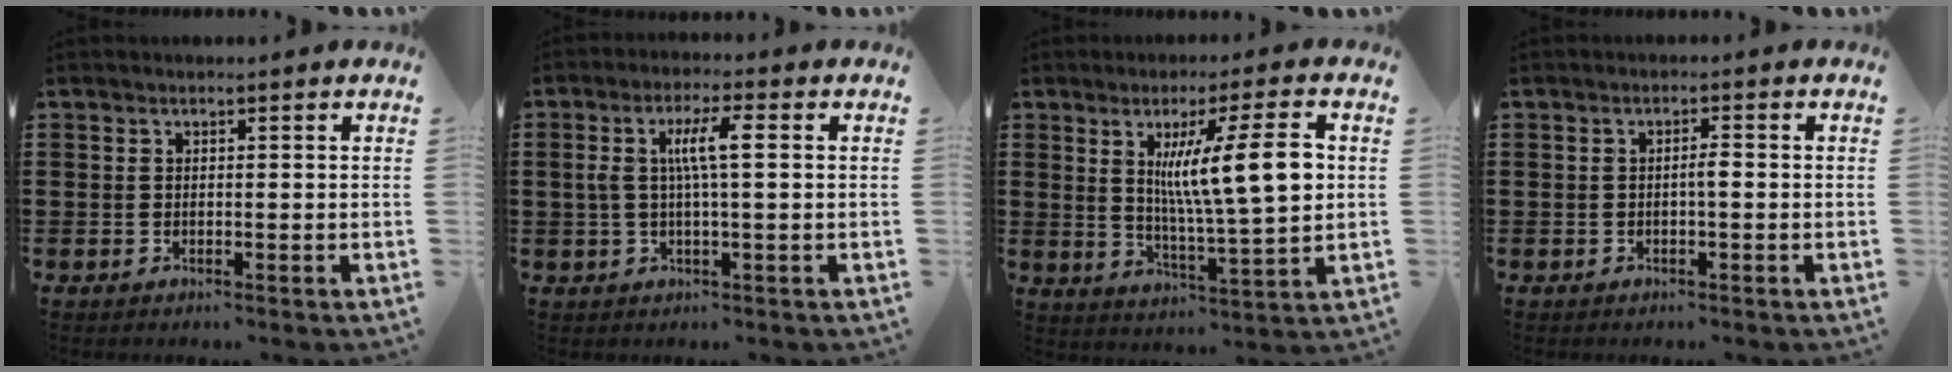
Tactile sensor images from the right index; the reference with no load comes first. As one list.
[{"total": 6.0, "force": [0.8, 1.1, 5.9], "torque": [-0.120, 0.003, 0.005]}, {"total": 11.8, "force": [2.8, 1.6, 11.3], "torque": [-0.190, -0.001, 0.036]}, {"total": 1.5, "force": [-0.3, 0.2, 1.4], "torque": [-0.028, 0.002, -0.006]}]